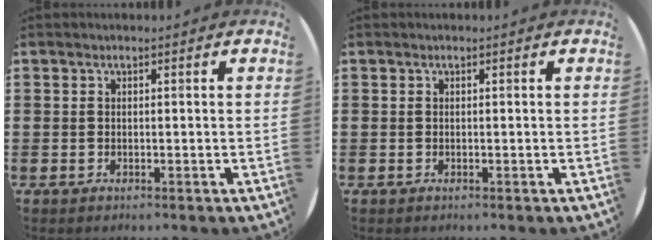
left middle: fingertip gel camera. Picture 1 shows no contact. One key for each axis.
{"total": 0.0}